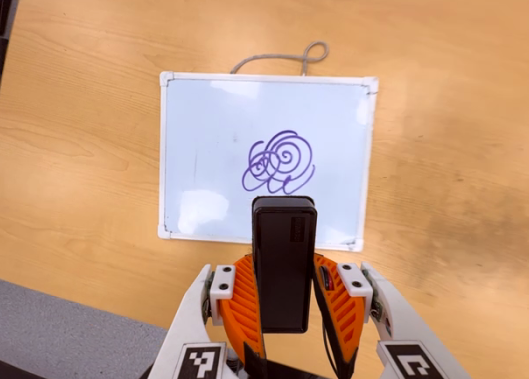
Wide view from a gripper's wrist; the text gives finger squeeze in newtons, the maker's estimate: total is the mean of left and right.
{"total": 4.7, "left": 3.2, "right": 6.2}